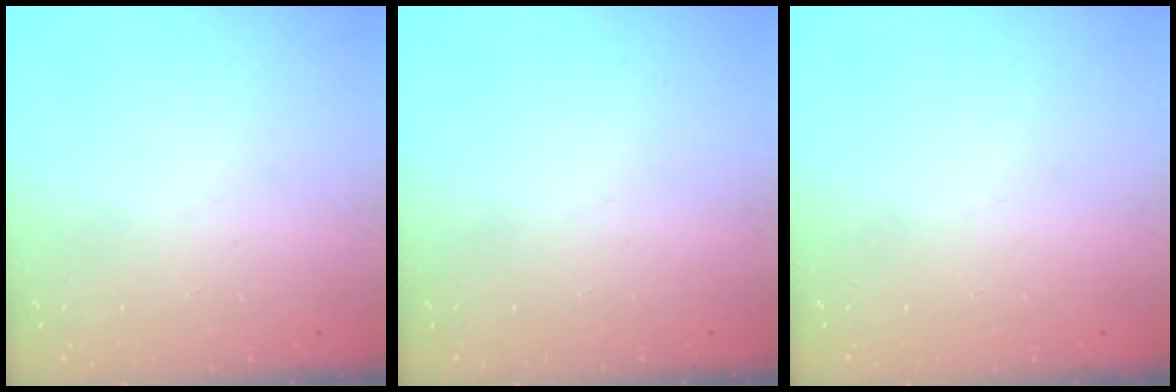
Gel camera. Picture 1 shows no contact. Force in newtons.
{"total": 0.0}
{"total": 0.0}